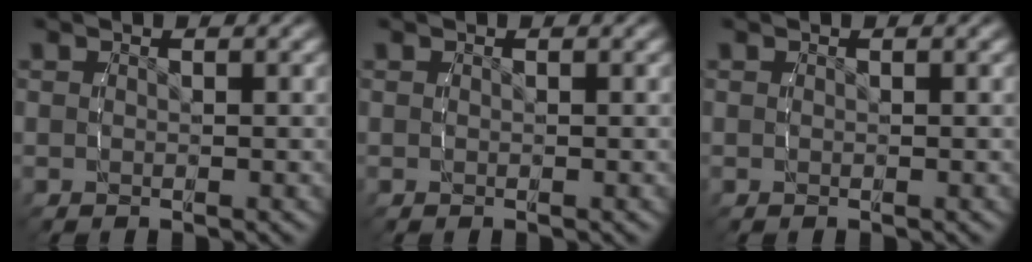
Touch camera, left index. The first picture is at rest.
{"total": 0.0}
{"total": 0.0}